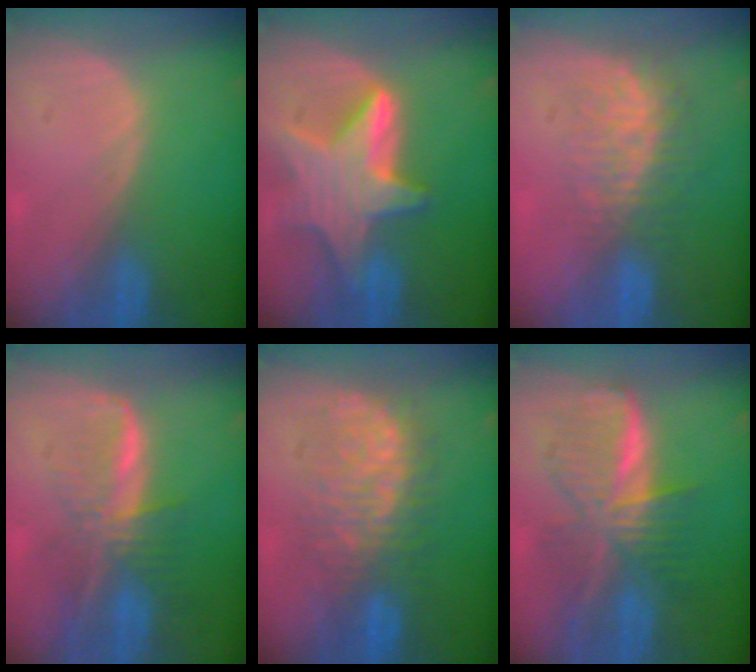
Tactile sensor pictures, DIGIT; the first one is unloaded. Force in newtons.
{"total": 9.5, "press": 9.5, "slide": 0.6}
{"total": 8.2, "press": 7.2, "slide": 3.9}
{"total": 8.2, "press": 6.9, "slide": 4.4}
{"total": 9.0, "press": 9.0, "slide": 0.6}
{"total": 9.0, "press": 9.0, "slide": 0.6}